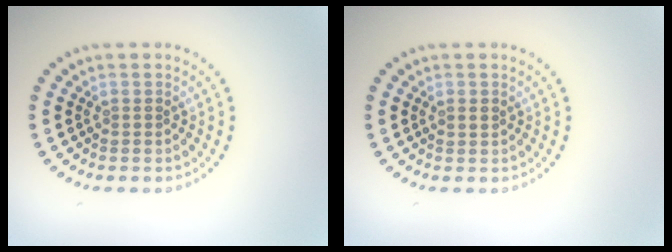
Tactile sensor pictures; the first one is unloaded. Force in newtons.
{"total": 1.1, "press": 1.1, "slide": 0.1}